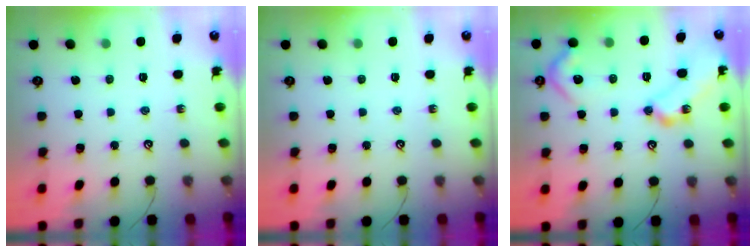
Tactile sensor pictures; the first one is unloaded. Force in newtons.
{"total": 0.0}
{"total": 21.1, "press": 21.1, "slide": 0.9}